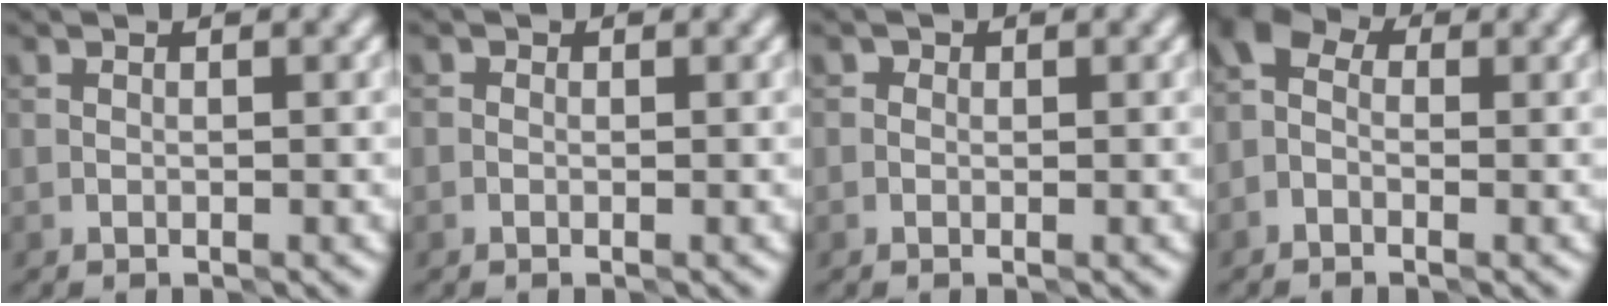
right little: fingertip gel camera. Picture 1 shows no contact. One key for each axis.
{"total": 0.0}
{"total": 0.5, "fx": 0.1, "fy": 0.5, "fz": 0.2, "tx": 0.000, "ty": -0.004, "tz": -0.005}
{"total": 2.4, "fx": -0.3, "fy": 1.8, "fz": 1.6, "tx": -0.034, "ty": 0.011, "tz": -0.018}